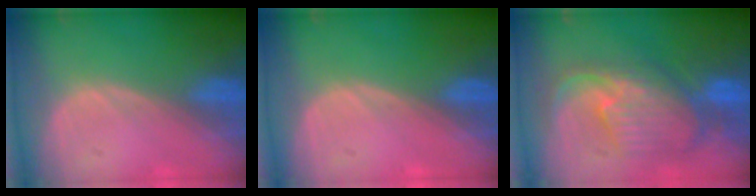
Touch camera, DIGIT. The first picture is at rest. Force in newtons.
{"total": 0.0}
{"total": 10.6, "press": 9.5, "slide": 4.7}